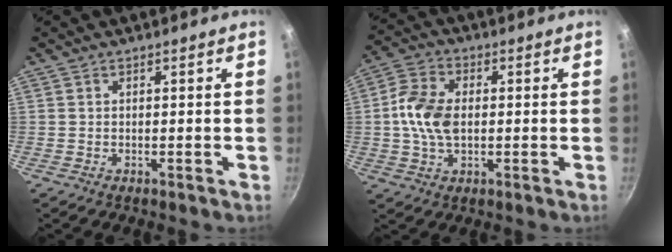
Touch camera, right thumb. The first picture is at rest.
{"total": 9.4, "force": [0.1, 6.0, 7.2], "torque": [-0.133, 0.013, -0.007]}